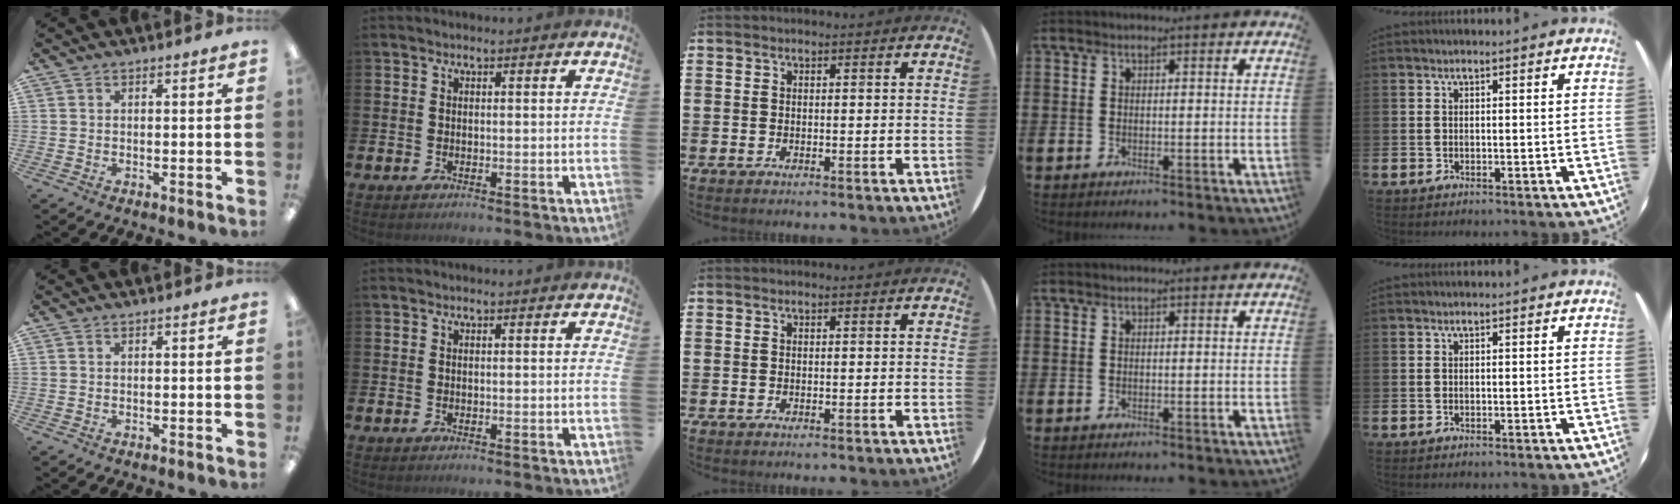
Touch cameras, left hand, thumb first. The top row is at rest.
{}